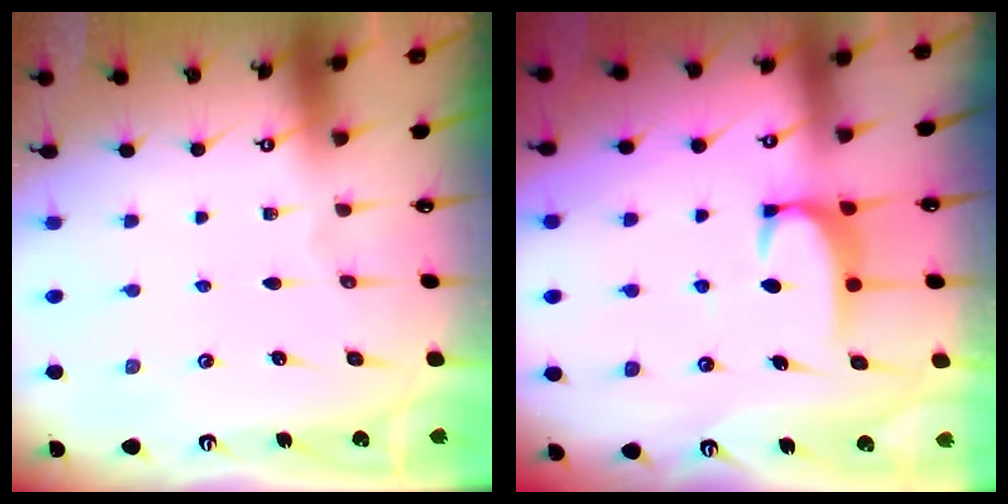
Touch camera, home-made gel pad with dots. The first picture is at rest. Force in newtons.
{"total": 1.8, "press": 1.7, "slide": 0.6}